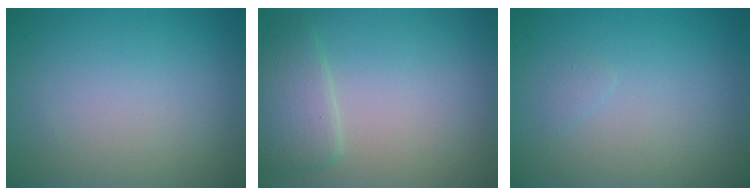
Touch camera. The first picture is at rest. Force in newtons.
{"total": 2.8, "press": 2.8, "slide": 0.2}
{"total": 0.5, "press": 0.5, "slide": 0.0}